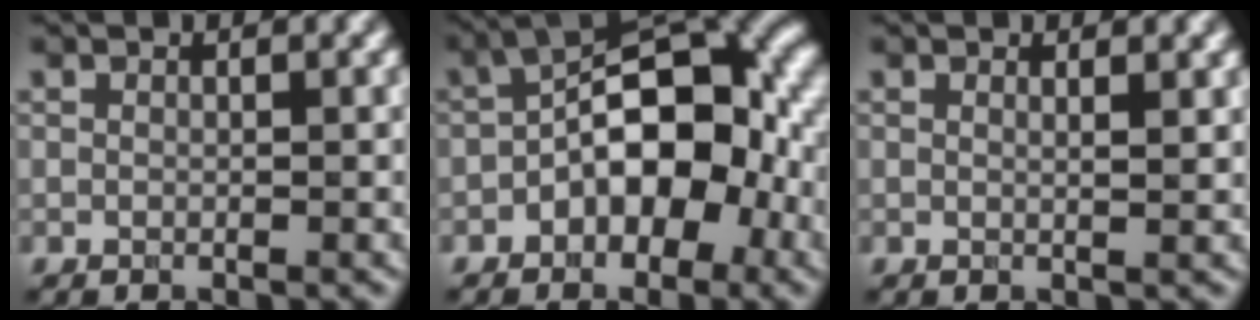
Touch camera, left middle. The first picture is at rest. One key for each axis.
{"total": 9.0, "fx": -1.7, "fy": 4.8, "fz": 7.4, "tx": -0.095, "ty": 0.027, "tz": -0.034}
{"total": 1.3, "fx": 0.7, "fy": 0.5, "fz": 1.0, "tx": -0.007, "ty": 0.002, "tz": 0.004}